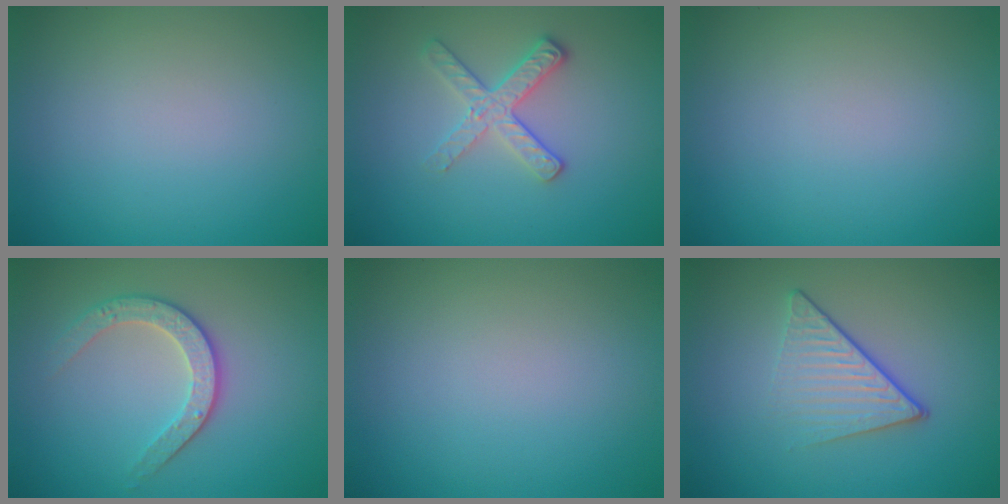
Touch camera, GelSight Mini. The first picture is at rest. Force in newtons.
{"total": 2.7, "press": 2.4, "slide": 1.2}
{"total": 0.0}
{"total": 2.9, "press": 2.7, "slide": 1.1}
{"total": 0.0}
{"total": 4.1, "press": 2.8, "slide": 3.1}